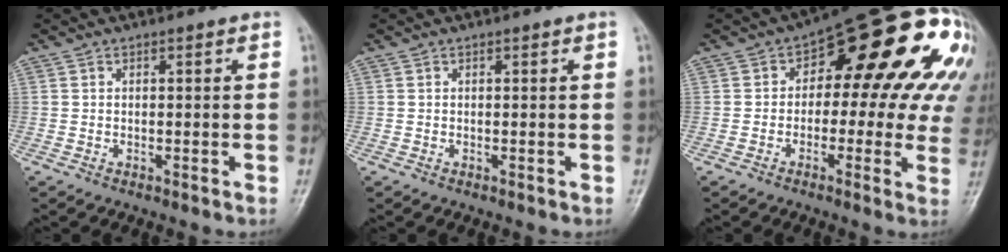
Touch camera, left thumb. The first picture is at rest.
{"total": 0.0}
{"total": 21.8, "force": [4.6, 10.6, 18.5], "torque": [-0.189, 0.030, 0.048]}